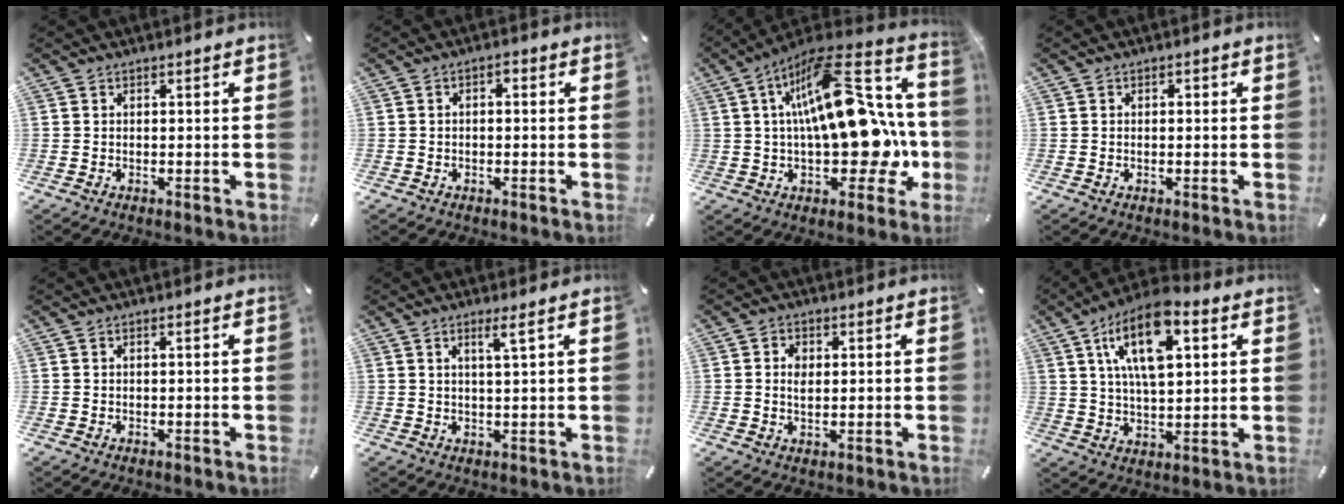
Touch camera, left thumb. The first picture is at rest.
{"total": 1.3, "force": [-0.8, 0.6, 0.8], "torque": [-0.015, 0.007, -0.017]}
{"total": 22.8, "force": [1.7, 11.3, 19.8], "torque": [-0.302, -0.028, 0.028]}
{"total": 0.6, "force": [-0.2, 0.5, 0.2], "torque": [-0.006, 0.002, -0.004]}
{"total": 0.0}
{"total": 3.6, "force": [1.8, -0.2, 3.0], "torque": [-0.061, -0.002, 0.029]}
{"total": 3.0, "force": [0.4, 2.2, 1.9], "torque": [-0.033, 0.004, 0.004]}
{"total": 14.6, "force": [6.5, 7.1, 11.0], "torque": [-0.192, -0.011, 0.108]}